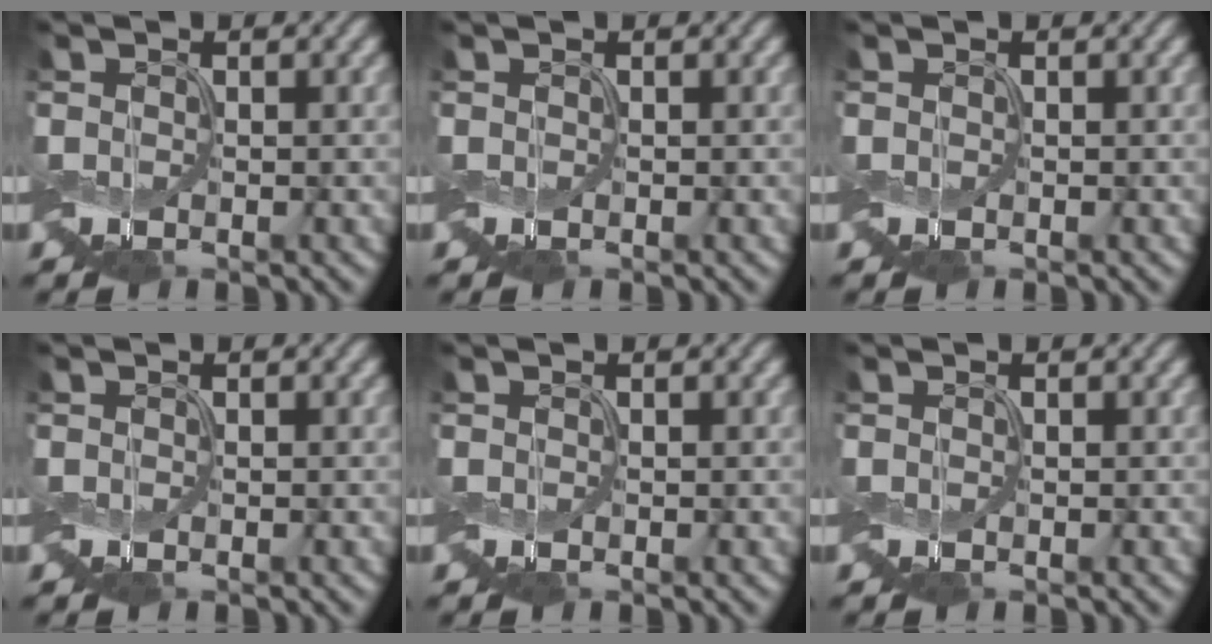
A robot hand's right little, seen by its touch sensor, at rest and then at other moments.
{"total": 0.0}
{"total": 0.0}
{"total": 0.0}
{"total": 0.0}
{"total": 0.0}